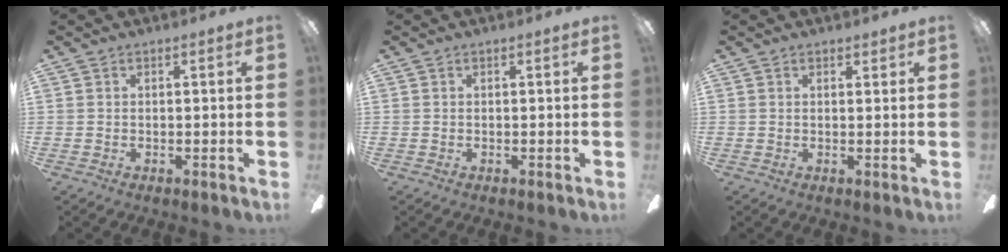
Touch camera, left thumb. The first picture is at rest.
{"total": 0.0}
{"total": 1.2, "force": [1.0, 0.7, 0.2], "torque": [0.004, -0.002, 0.016]}